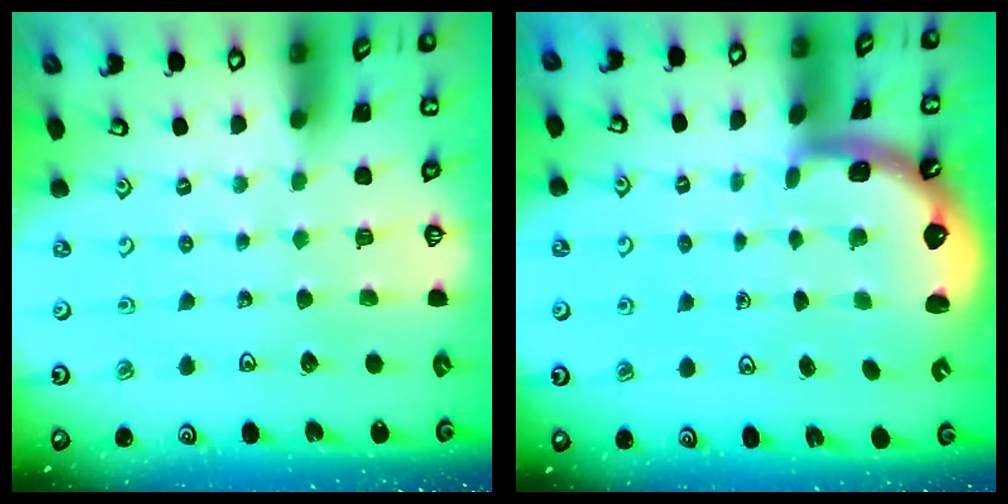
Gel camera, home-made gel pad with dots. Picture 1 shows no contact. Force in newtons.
{"total": 1.6, "press": 1.5, "slide": 0.6}